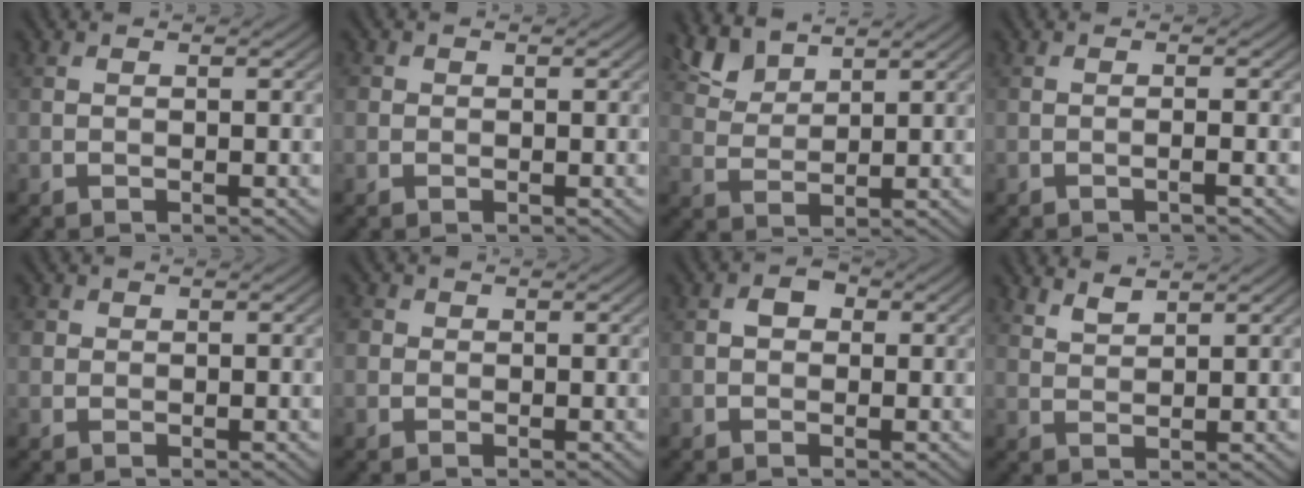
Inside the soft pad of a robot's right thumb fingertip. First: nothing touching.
{"total": 1.0, "force": [0.2, 0.9, 0.2], "torque": [-0.003, -0.001, 0.002]}
{"total": 5.0, "force": [4.1, 1.9, 2.3], "torque": [-0.063, 0.006, 0.091]}
{"total": 0.8, "force": [-0.3, -0.1, 0.7], "torque": [-0.011, 0.005, -0.011]}
{"total": 1.4, "force": [0.4, 1.3, 0.4], "torque": [-0.010, 0.000, 0.006]}
{"total": 1.8, "force": [0.4, 1.7, 0.5], "torque": [-0.015, 0.001, 0.001]}
{"total": 2.2, "force": [0.2, 1.8, 1.2], "torque": [-0.023, 0.002, -0.003]}
{"total": 2.7, "force": [2.3, 0.5, 1.2], "torque": [-0.026, -0.001, 0.054]}